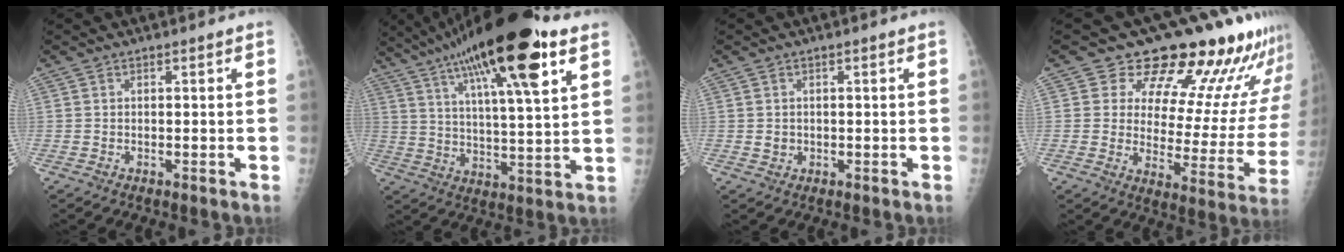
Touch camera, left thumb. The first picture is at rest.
{"total": 23.5, "force": [12.9, 4.9, 19.0], "torque": [-0.312, -0.019, 0.210]}
{"total": 1.3, "force": [0.0, 1.2, 0.6], "torque": [-0.007, 0.000, 0.005]}
{"total": 21.7, "force": [18.6, 7.6, 8.3], "torque": [-0.056, -0.132, 0.227]}